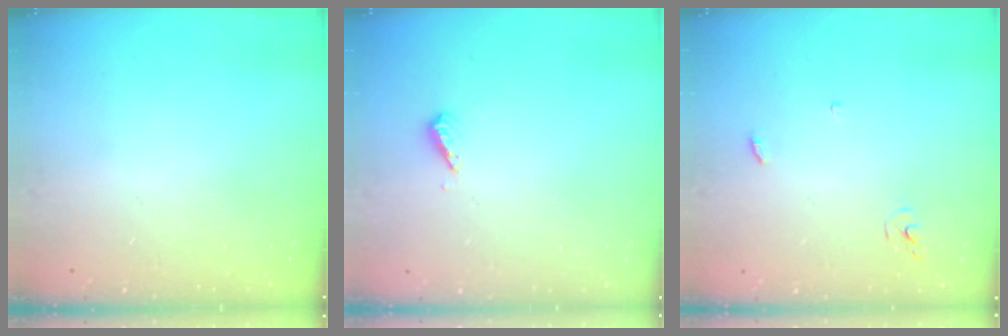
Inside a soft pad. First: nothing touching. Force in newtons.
{"total": 3.1, "press": 3.0, "slide": 0.7}
{"total": 3.3, "press": 3.2, "slide": 0.3}